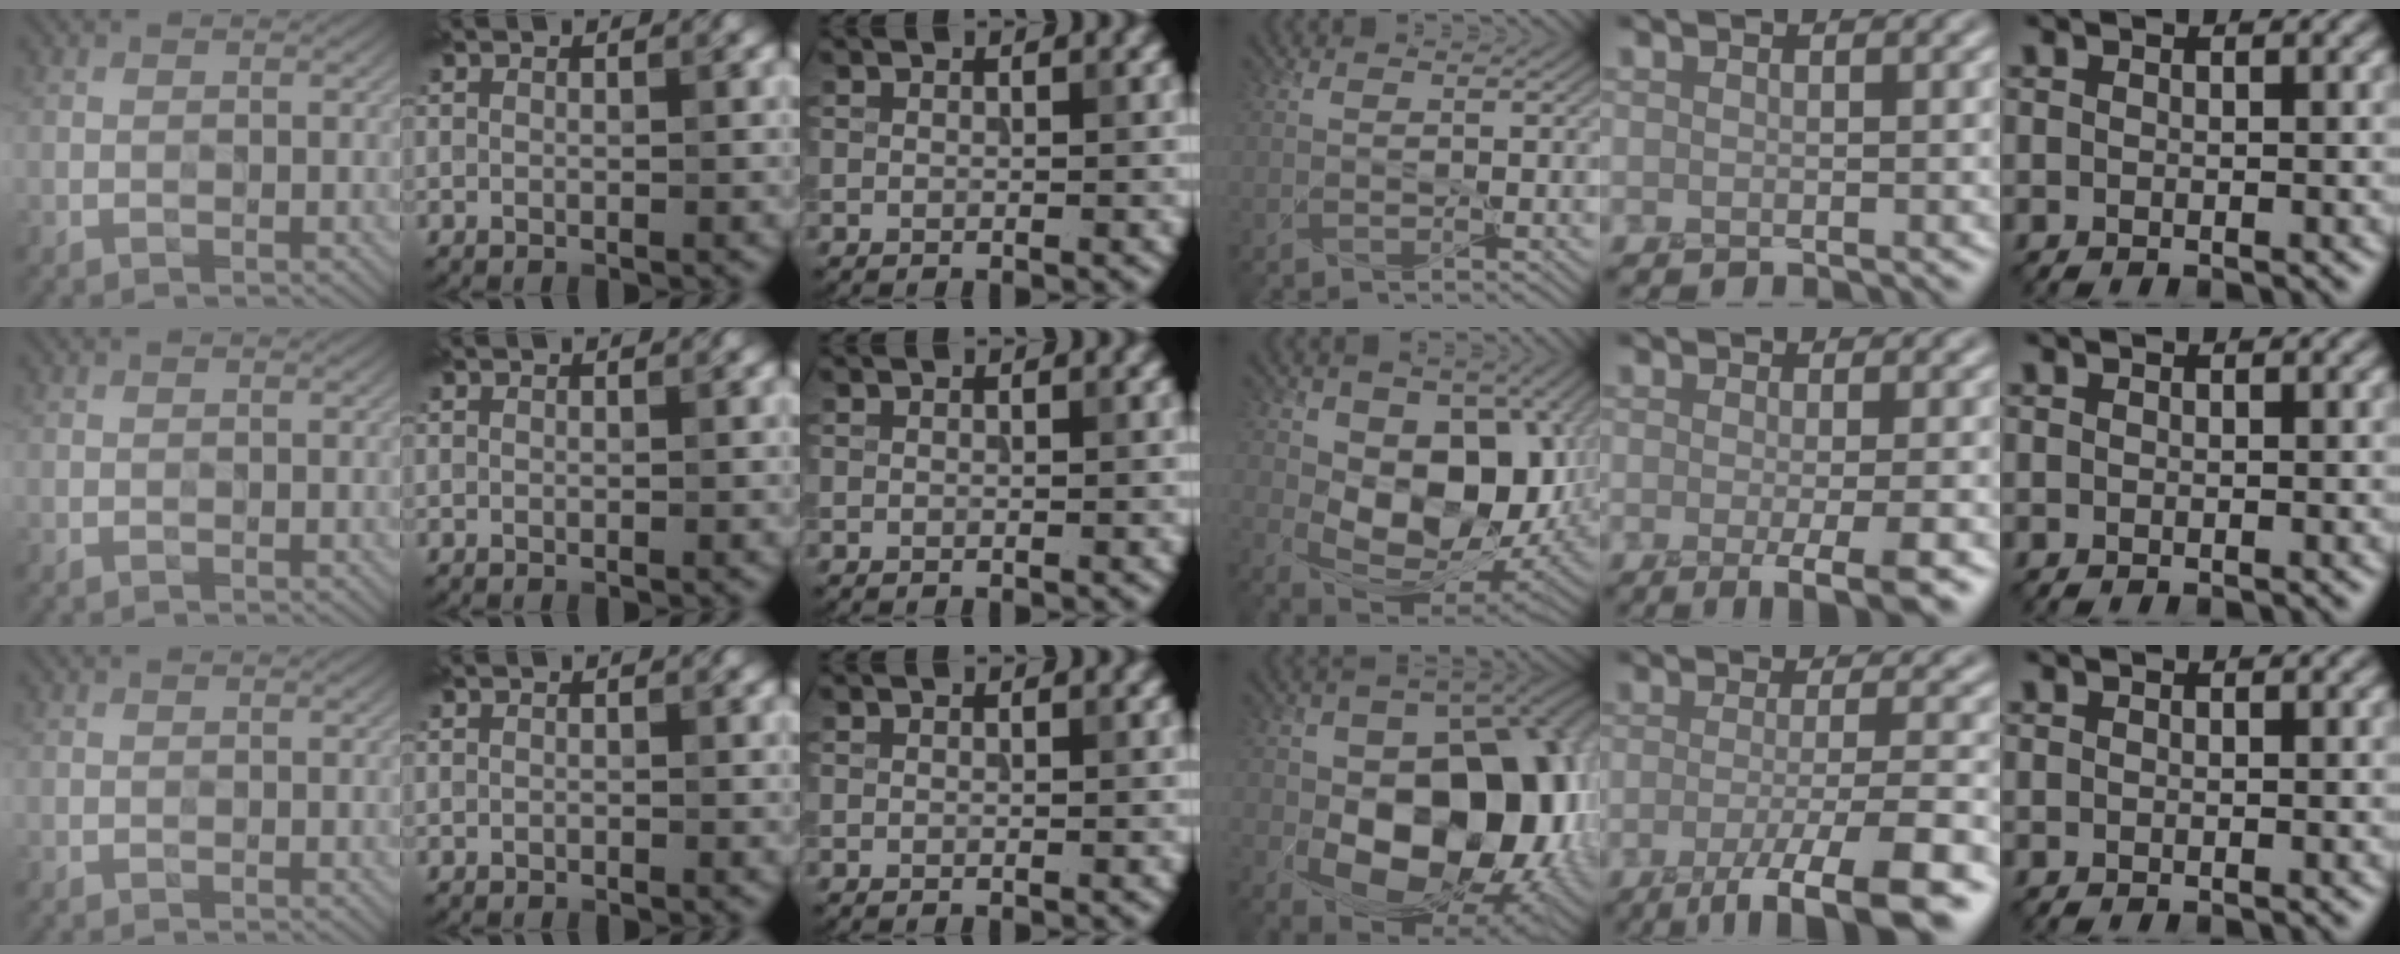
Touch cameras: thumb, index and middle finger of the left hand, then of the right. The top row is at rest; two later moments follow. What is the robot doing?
{"motion": "peel", "object": "velcro strap"}